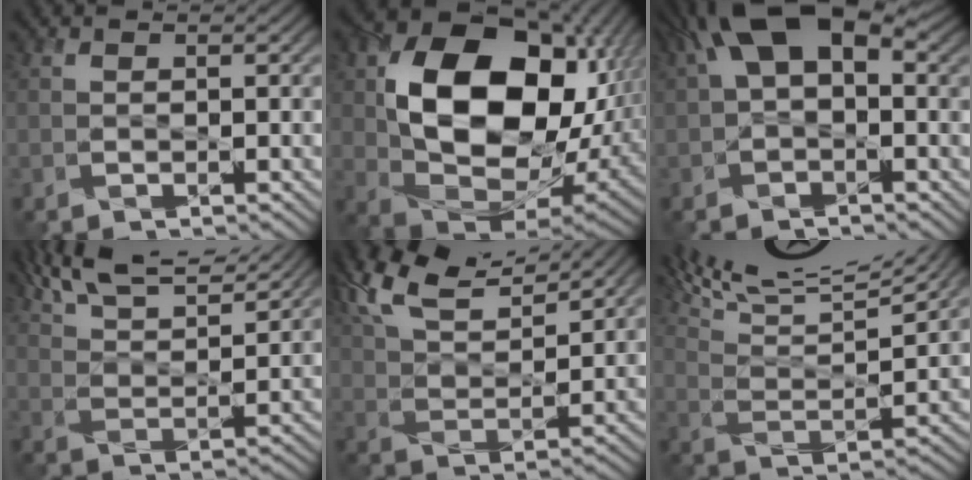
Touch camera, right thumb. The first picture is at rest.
{"total": 18.9, "force": [2.9, 13.1, 13.3], "torque": [-0.234, -0.037, 0.083]}
{"total": 10.0, "force": [3.0, 5.4, 7.9], "torque": [-0.152, 0.022, 0.041]}
{"total": 10.9, "force": [8.8, 2.6, 5.9], "torque": [-0.126, 0.003, 0.152]}
{"total": 11.7, "force": [8.5, 3.7, 7.1], "torque": [-0.179, 0.023, 0.168]}
{"total": 15.7, "force": [12.2, 3.6, 9.3], "torque": [-0.189, 0.003, 0.189]}